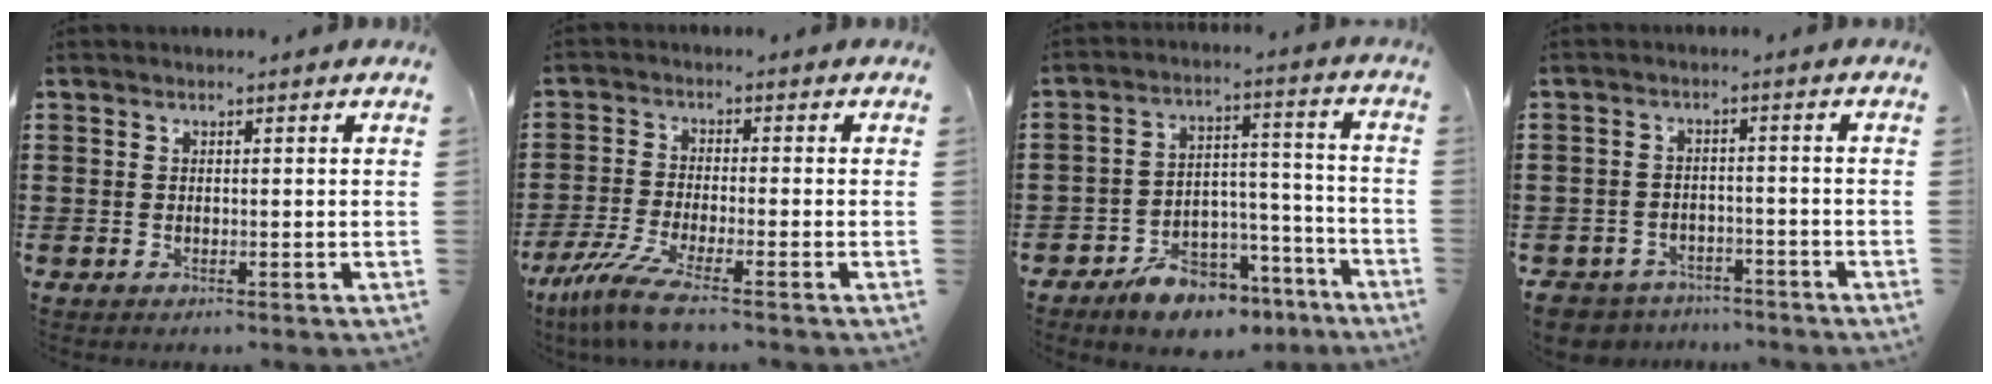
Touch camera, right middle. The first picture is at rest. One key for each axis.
{"total": 6.4, "fx": -4.8, "fy": 0.4, "fz": 4.3, "tx": -0.112, "ty": -0.024, "tz": -0.097}
{"total": 8.1, "fx": -7.0, "fy": 3.4, "fz": 2.1, "tx": -0.032, "ty": 0.040, "tz": -0.128}
{"total": 4.3, "fx": -4.2, "fy": 1.0, "fz": -0.1, "tx": -0.016, "ty": 0.002, "tz": -0.091}